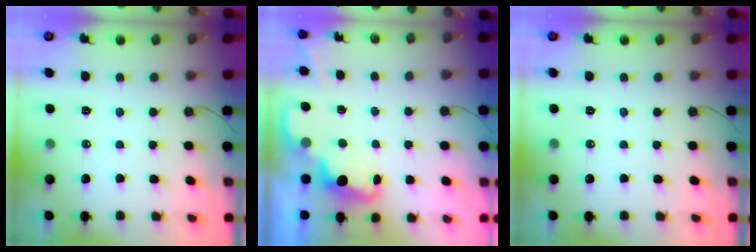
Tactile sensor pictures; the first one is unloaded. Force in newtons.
{"total": 2.4, "press": 2.3, "slide": 0.5}
{"total": 0.0}